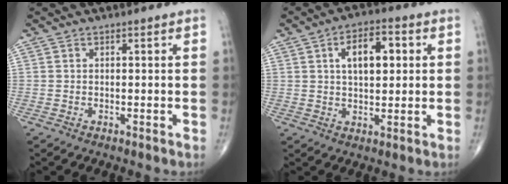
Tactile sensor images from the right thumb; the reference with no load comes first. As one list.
[{"total": 8.8, "force": [2.2, 4.5, 7.2], "torque": [-0.093, 0.006, 0.031]}]